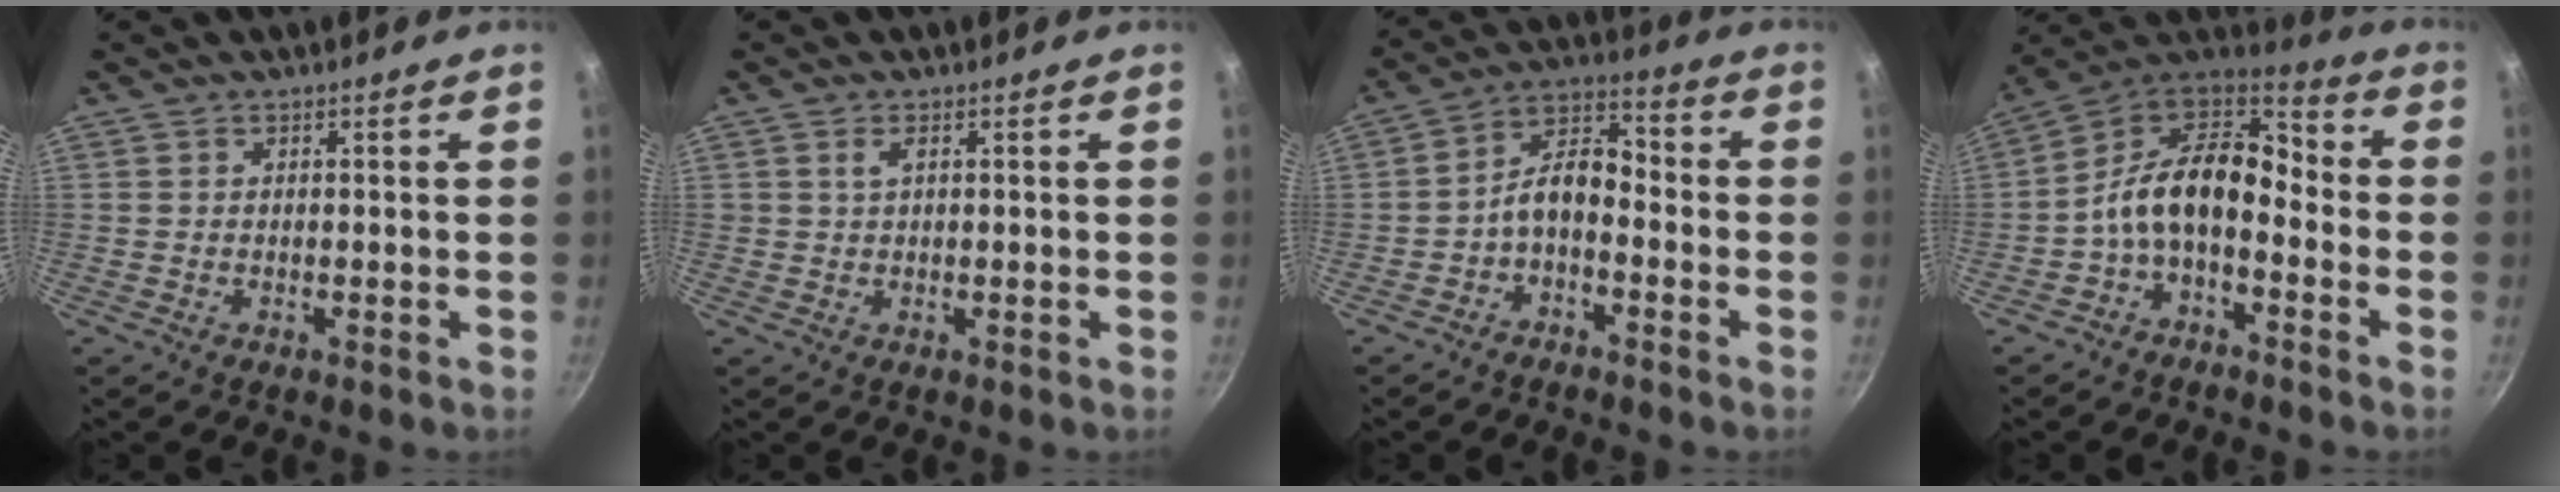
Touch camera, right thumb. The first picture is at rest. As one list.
[{"total": 1.5, "force": [0.6, 0.7, 1.2], "torque": [-0.020, 0.000, 0.012]}, {"total": 7.9, "force": [-3.0, 4.4, 5.9], "torque": [-0.099, 0.057, -0.064]}, {"total": 14.3, "force": [-3.5, 8.6, 10.9], "torque": [-0.182, 0.064, -0.084]}]